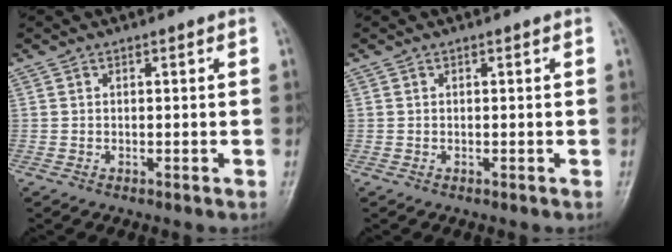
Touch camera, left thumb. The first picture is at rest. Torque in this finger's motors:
{"motor_torque": [0.01, 0.00, 0.02, -0.05, 0.00]}